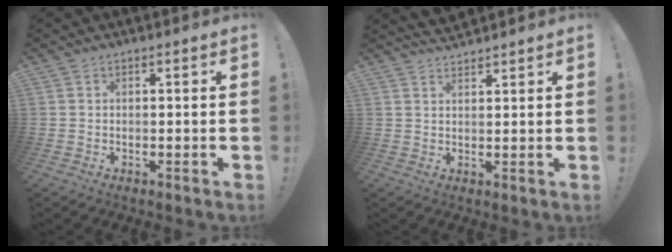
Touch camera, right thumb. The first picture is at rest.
{"total": 3.6, "force": [3.5, 0.7, 0.6], "torque": [0.000, -0.023, 0.064]}